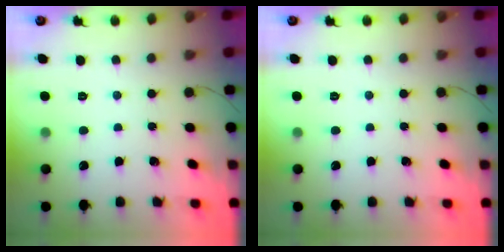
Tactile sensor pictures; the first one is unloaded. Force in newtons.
{"total": 0.0}